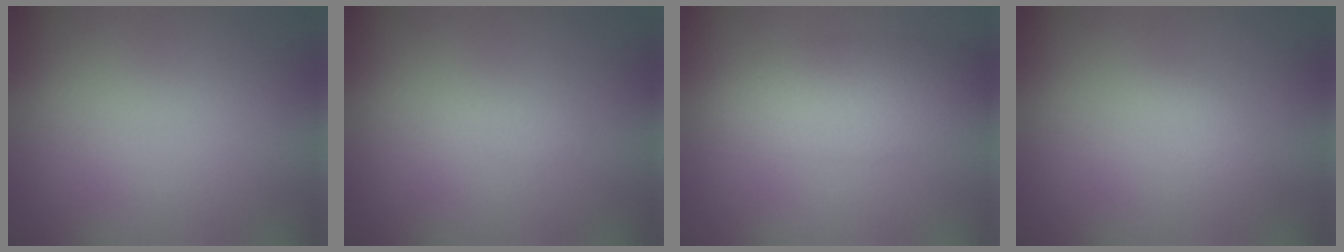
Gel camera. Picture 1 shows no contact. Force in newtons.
{"total": 0.5, "press": 0.5, "slide": 0.0}
{"total": 4.6, "press": 4.6, "slide": 0.1}
{"total": 1.1, "press": 1.1, "slide": 0.0}